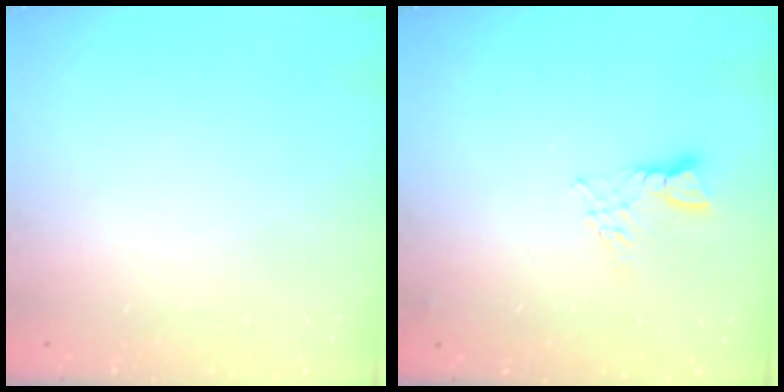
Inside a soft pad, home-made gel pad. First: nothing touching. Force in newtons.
{"total": 3.8, "press": 3.8, "slide": 0.4}